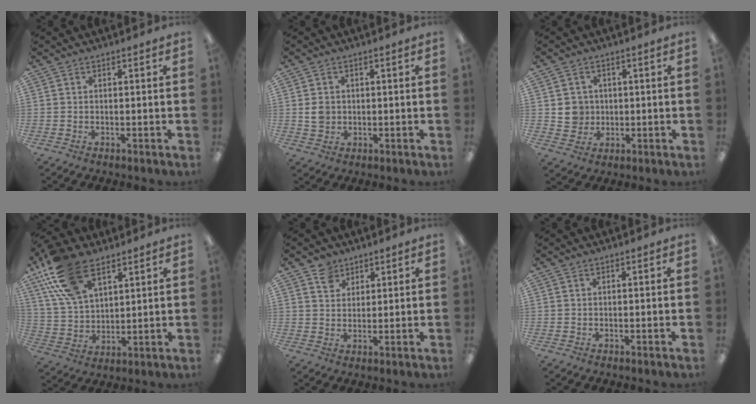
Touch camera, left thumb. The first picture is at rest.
{"total": 3.5, "force": [0.3, 3.1, 1.6], "torque": [-0.014, 0.000, 0.003]}
{"total": 5.1, "force": [0.8, 5.0, 0.5], "torque": [-0.001, 0.002, 0.013]}
{"total": 18.2, "force": [10.7, 9.7, 11.0], "torque": [-0.237, -0.022, 0.197]}
{"total": 4.7, "force": [3.2, 3.4, 0.4], "torque": [-0.006, -0.007, 0.060]}
{"total": 0.0}